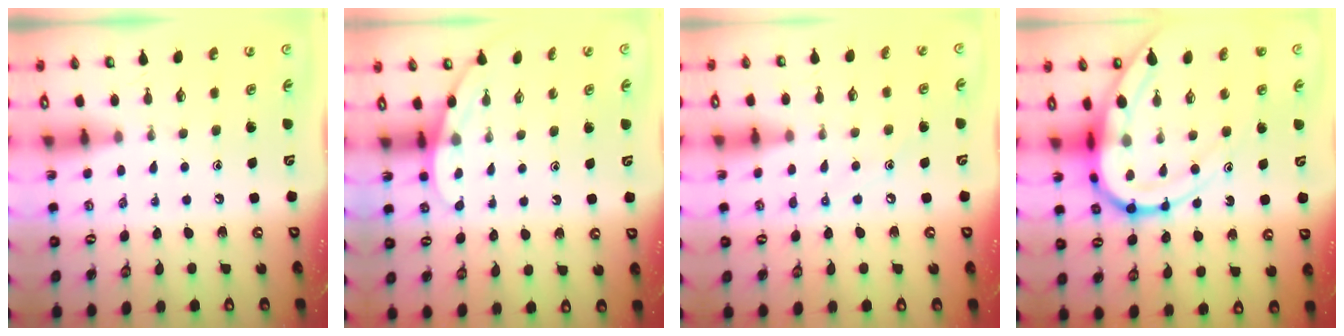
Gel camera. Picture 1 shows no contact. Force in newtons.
{"total": 2.8, "press": 2.8, "slide": 0.2}
{"total": 6.1, "press": 6.1, "slide": 0.4}
{"total": 16.8, "press": 16.7, "slide": 1.9}